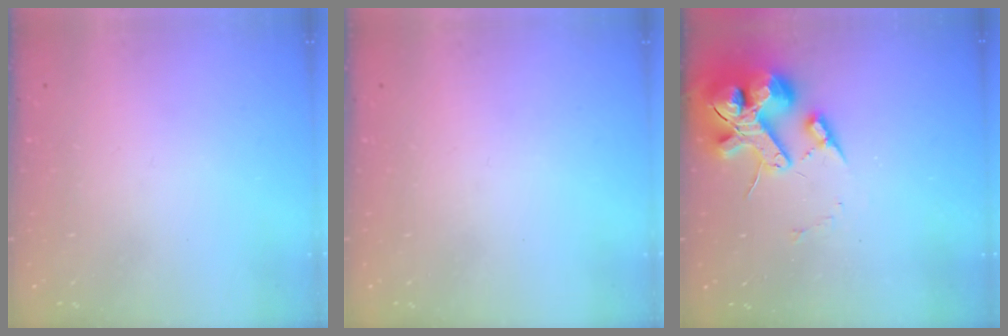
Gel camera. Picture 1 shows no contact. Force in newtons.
{"total": 0.0}
{"total": 16.4, "press": 16.2, "slide": 2.5}